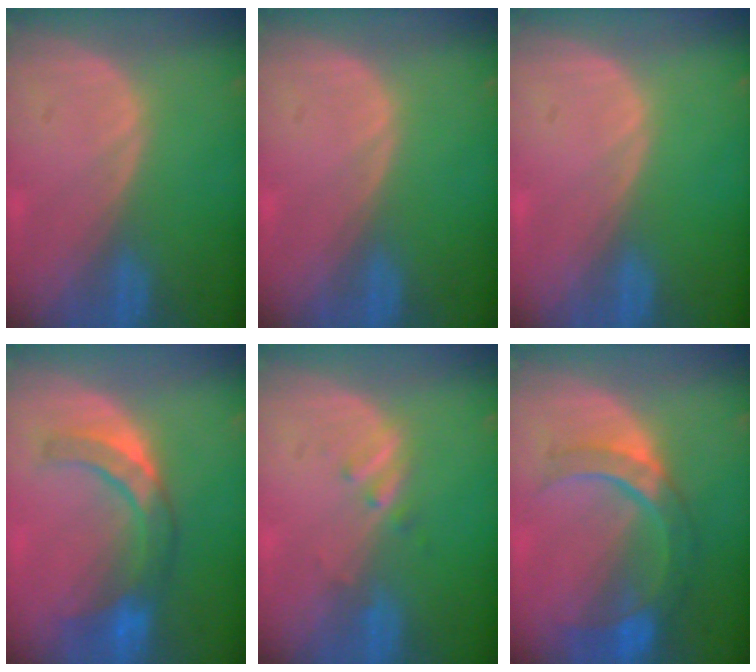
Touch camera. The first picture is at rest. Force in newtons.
{"total": 0.0}
{"total": 0.0}
{"total": 7.5, "press": 7.3, "slide": 1.8}
{"total": 1.9, "press": 1.9, "slide": 0.3}
{"total": 8.9, "press": 7.8, "slide": 4.1}